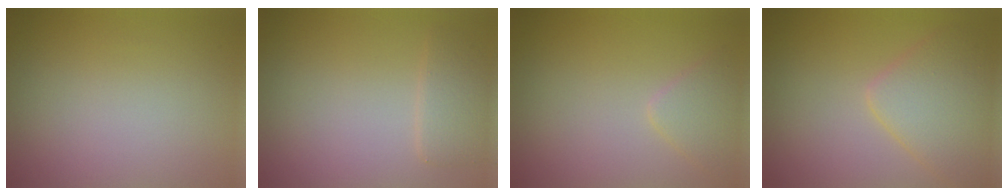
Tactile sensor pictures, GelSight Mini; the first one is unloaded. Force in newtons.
{"total": 2.0, "press": 2.0, "slide": 0.1}
{"total": 1.9, "press": 1.9, "slide": 0.1}
{"total": 4.7, "press": 4.7, "slide": 0.2}